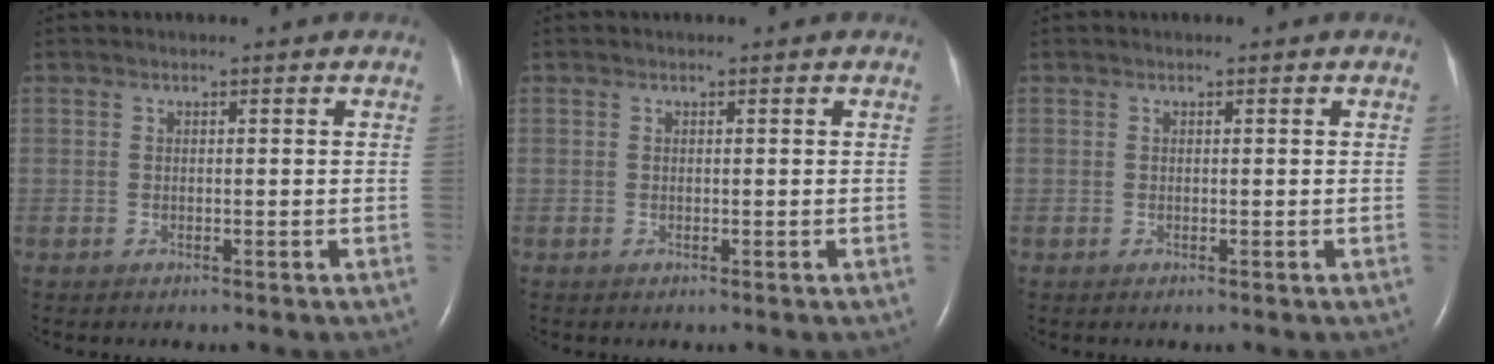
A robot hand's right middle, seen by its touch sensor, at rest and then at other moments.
{"total": 0.0}
{"total": 0.0}